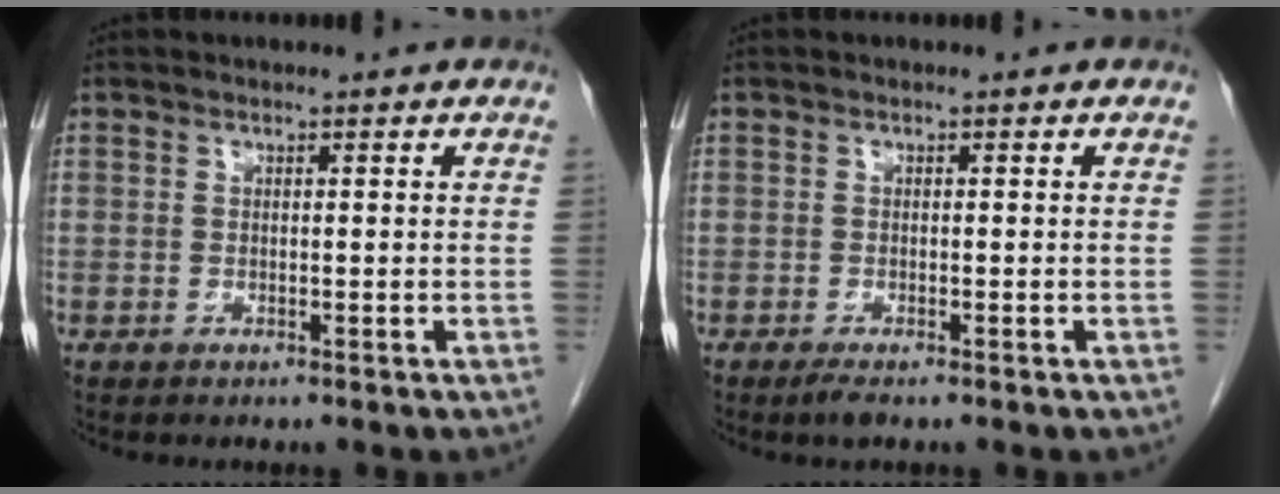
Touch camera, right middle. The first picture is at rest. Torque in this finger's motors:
{"motor_torque": [0.19, 0.03, 0.12, 0.03]}